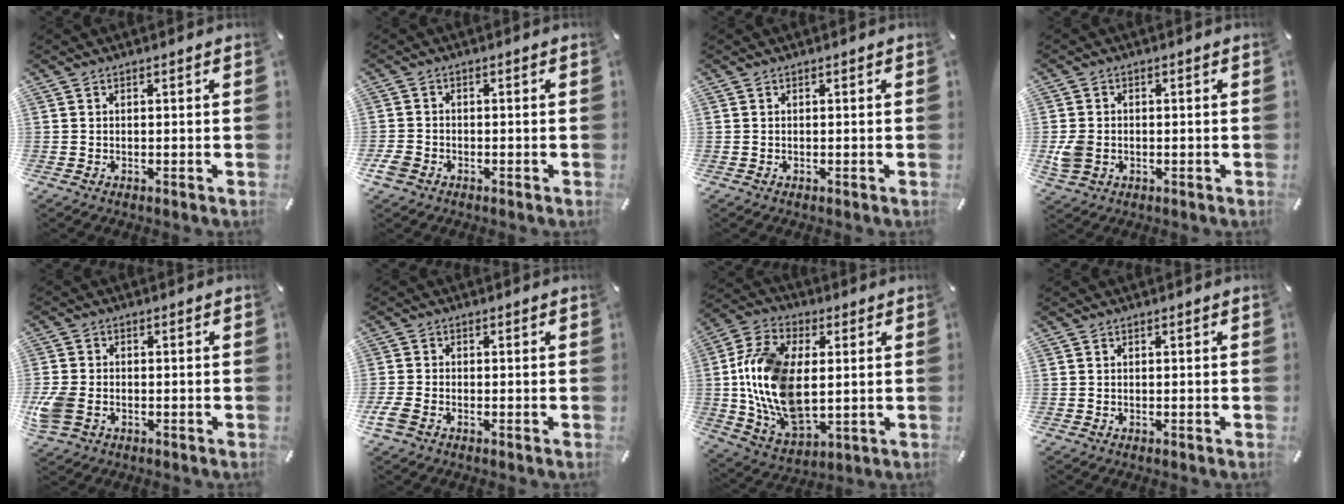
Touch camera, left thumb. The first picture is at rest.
{"total": 2.9, "force": [-1.7, 2.0, 1.3], "torque": [-0.033, 0.003, -0.035]}
{"total": 0.0}
{"total": 4.7, "force": [-0.7, 3.7, 2.8], "torque": [-0.060, 0.005, -0.011]}
{"total": 5.7, "force": [-1.7, 4.2, 3.5], "torque": [-0.080, 0.007, -0.032]}
{"total": 2.8, "force": [-1.4, 1.7, 1.7], "torque": [-0.047, -0.003, -0.029]}
{"total": 17.6, "force": [1.1, 11.3, 13.5], "torque": [-0.318, -0.008, 0.019]}
{"total": 0.0}